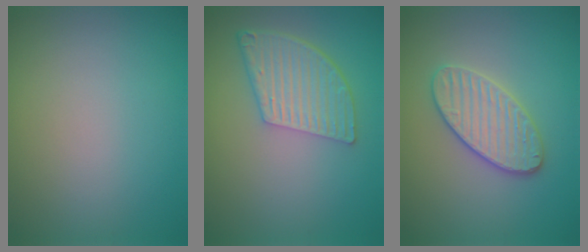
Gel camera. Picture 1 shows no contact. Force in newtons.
{"total": 5.4, "press": 3.9, "slide": 3.7}
{"total": 3.7, "press": 3.5, "slide": 1.2}